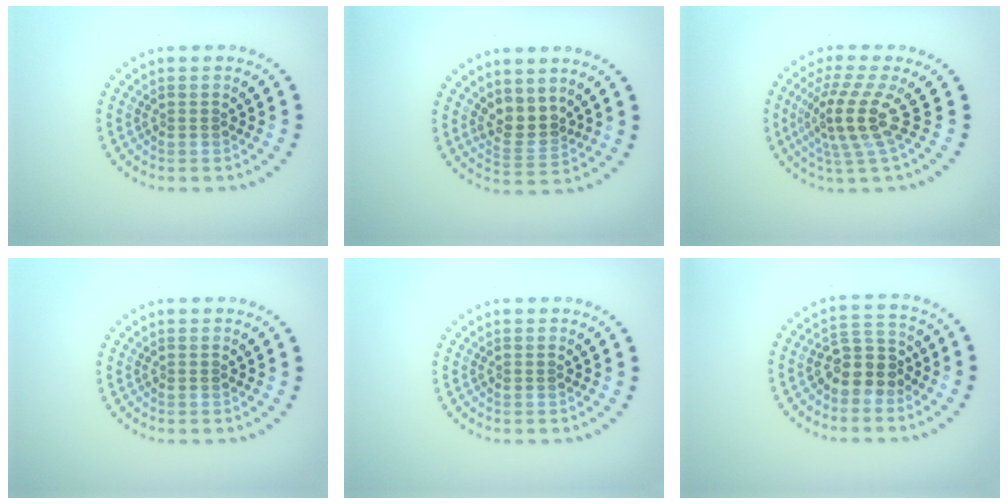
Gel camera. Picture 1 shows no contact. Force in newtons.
{"total": 2.4, "press": 2.0, "slide": 1.4}
{"total": 4.2, "press": 2.8, "slide": 3.1}
{"total": 0.0}
{"total": 0.0}
{"total": 3.5, "press": 3.3, "slide": 1.3}